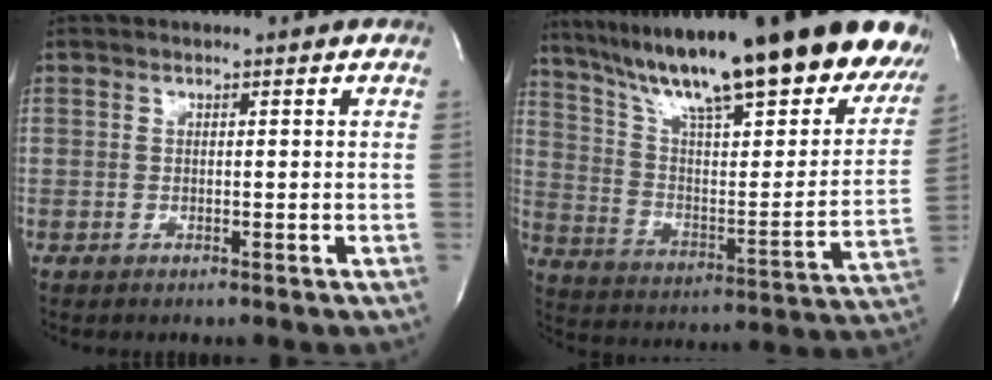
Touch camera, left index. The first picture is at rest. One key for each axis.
{"total": 32.9, "fx": 25.2, "fy": 5.4, "fz": 20.5, "tx": -0.301, "ty": -0.035, "tz": 0.358}